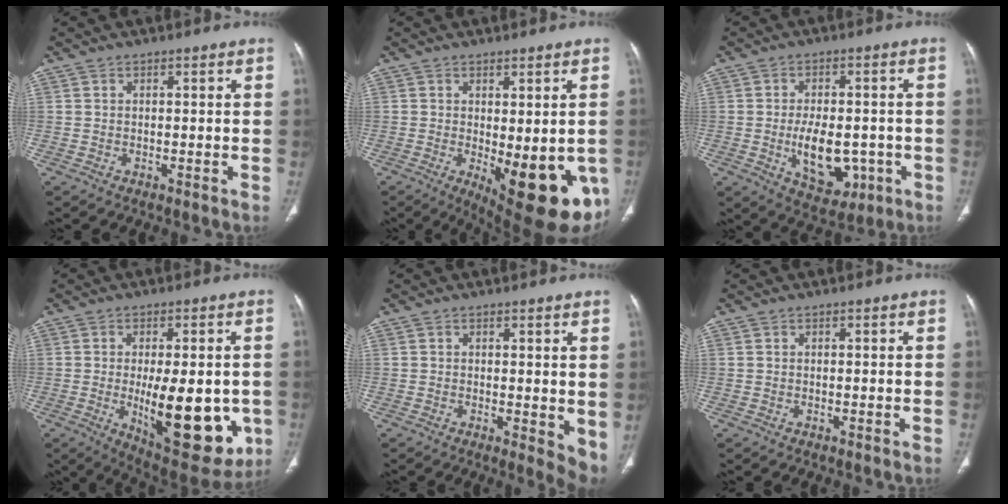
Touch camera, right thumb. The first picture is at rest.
{"total": 16.2, "force": [-4.4, 6.2, 14.3], "torque": [-0.144, -0.022, -0.037]}
{"total": 11.3, "force": [-2.7, 6.9, 8.6], "torque": [-0.110, 0.008, -0.025]}
{"total": 20.0, "force": [-3.6, 8.5, 17.8], "torque": [-0.217, -0.027, -0.024]}
{"total": 5.4, "force": [0.3, 2.2, 4.9], "torque": [-0.056, -0.015, 0.005]}
{"total": 0.0}